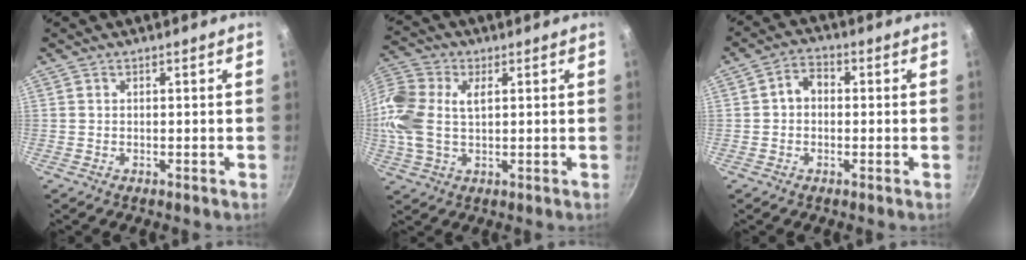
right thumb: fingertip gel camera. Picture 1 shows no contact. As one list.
[{"total": 15.6, "force": [2.4, 10.3, 11.5], "torque": [-0.260, 0.021, 0.036]}, {"total": 4.5, "force": [0.1, 3.5, 2.9], "torque": [-0.033, 0.012, -0.007]}]